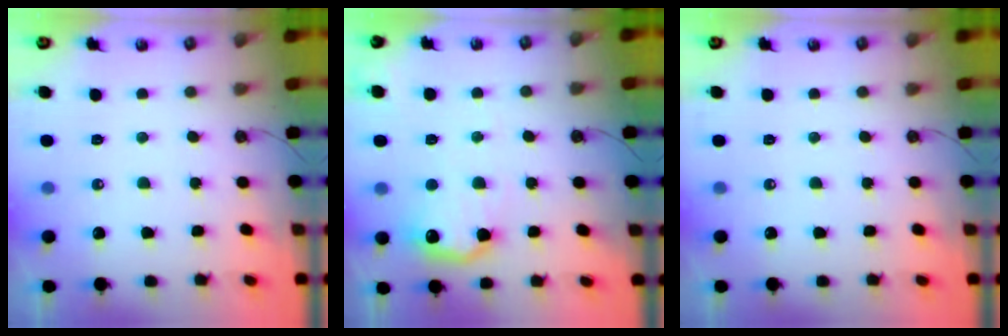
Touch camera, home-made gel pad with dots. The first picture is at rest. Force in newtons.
{"total": 12.3, "press": 12.2, "slide": 0.6}
{"total": 0.0}